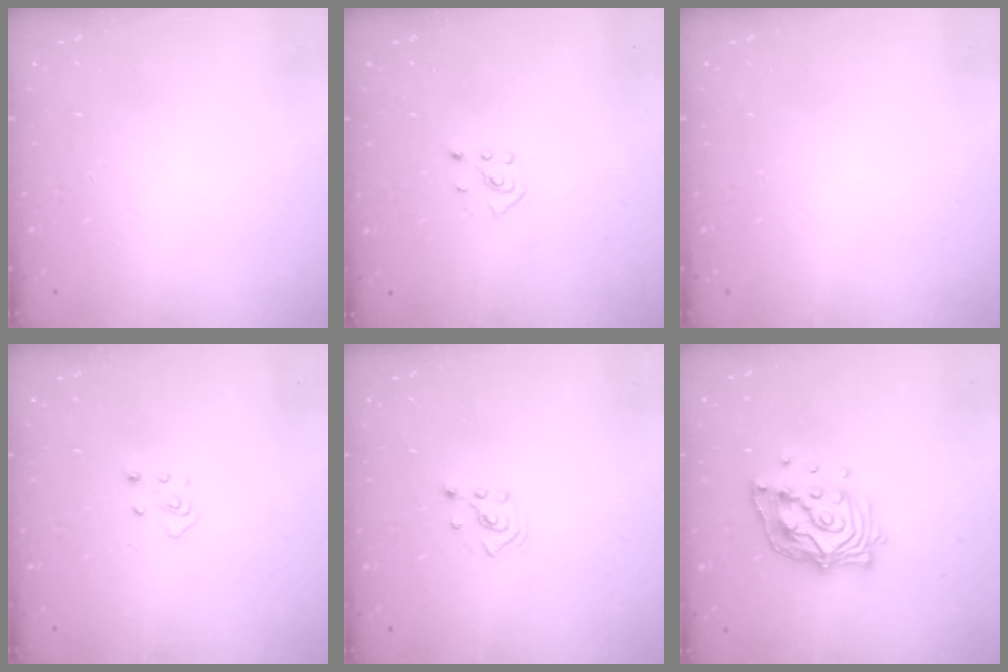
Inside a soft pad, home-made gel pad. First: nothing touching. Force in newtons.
{"total": 2.7, "press": 2.6, "slide": 0.9}
{"total": 0.0}
{"total": 3.3, "press": 3.3, "slide": 0.3}
{"total": 2.1, "press": 2.1, "slide": 0.3}
{"total": 12.4, "press": 12.4, "slide": 1.2}